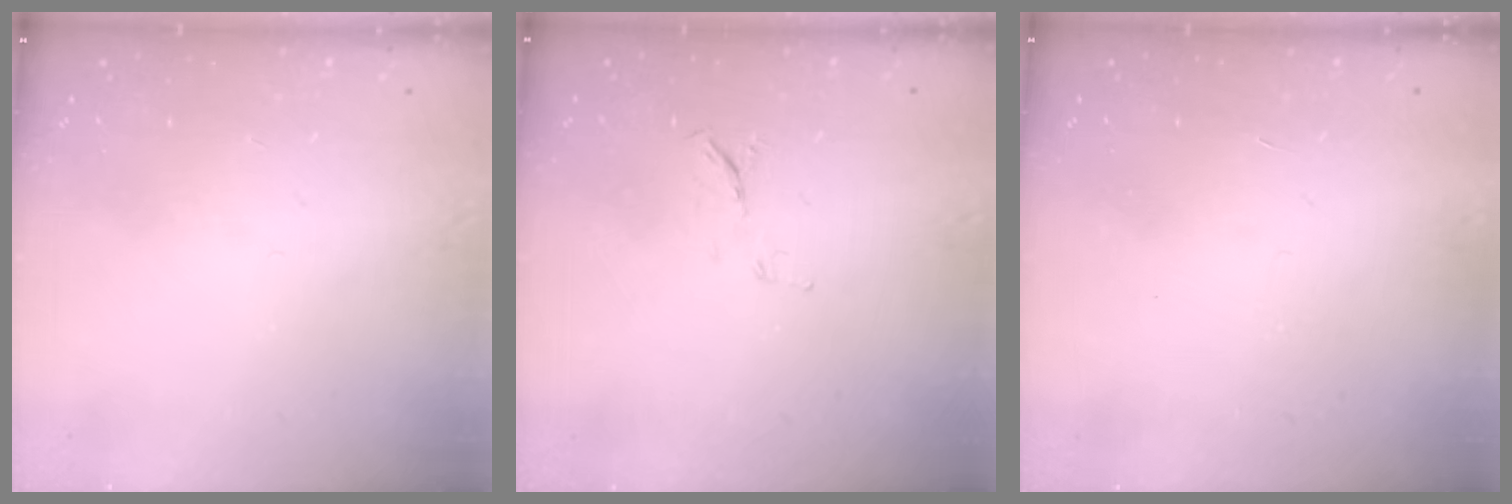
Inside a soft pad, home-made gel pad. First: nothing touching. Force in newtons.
{"total": 5.4, "press": 5.2, "slide": 1.3}
{"total": 1.7, "press": 1.7, "slide": 0.1}